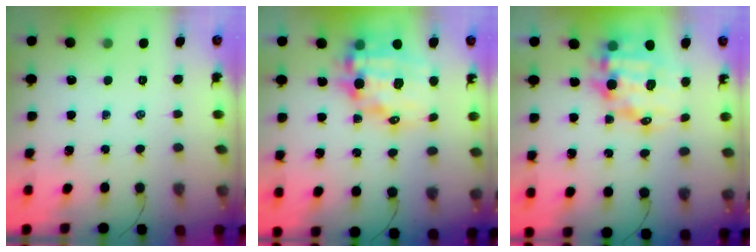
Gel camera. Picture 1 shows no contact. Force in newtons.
{"total": 15.5, "press": 15.1, "slide": 3.5}
{"total": 13.9, "press": 13.5, "slide": 3.0}